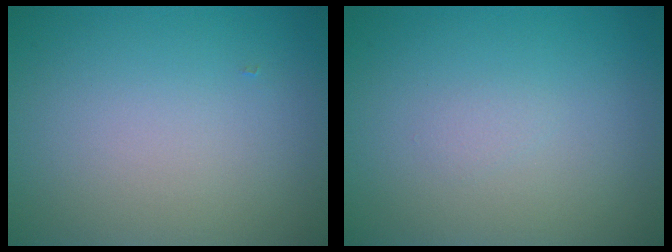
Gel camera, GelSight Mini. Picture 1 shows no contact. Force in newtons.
{"total": 0.5, "press": 0.5, "slide": 0.1}